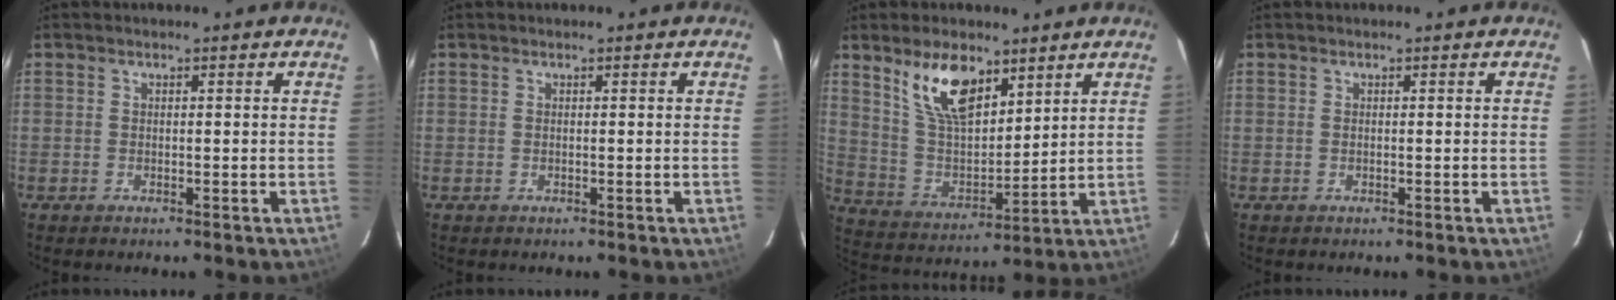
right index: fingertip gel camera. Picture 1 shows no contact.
{"total": 0.0}
{"total": 13.1, "force": [8.1, 6.1, 8.4], "torque": [-0.156, 0.006, 0.163]}
{"total": 0.0}